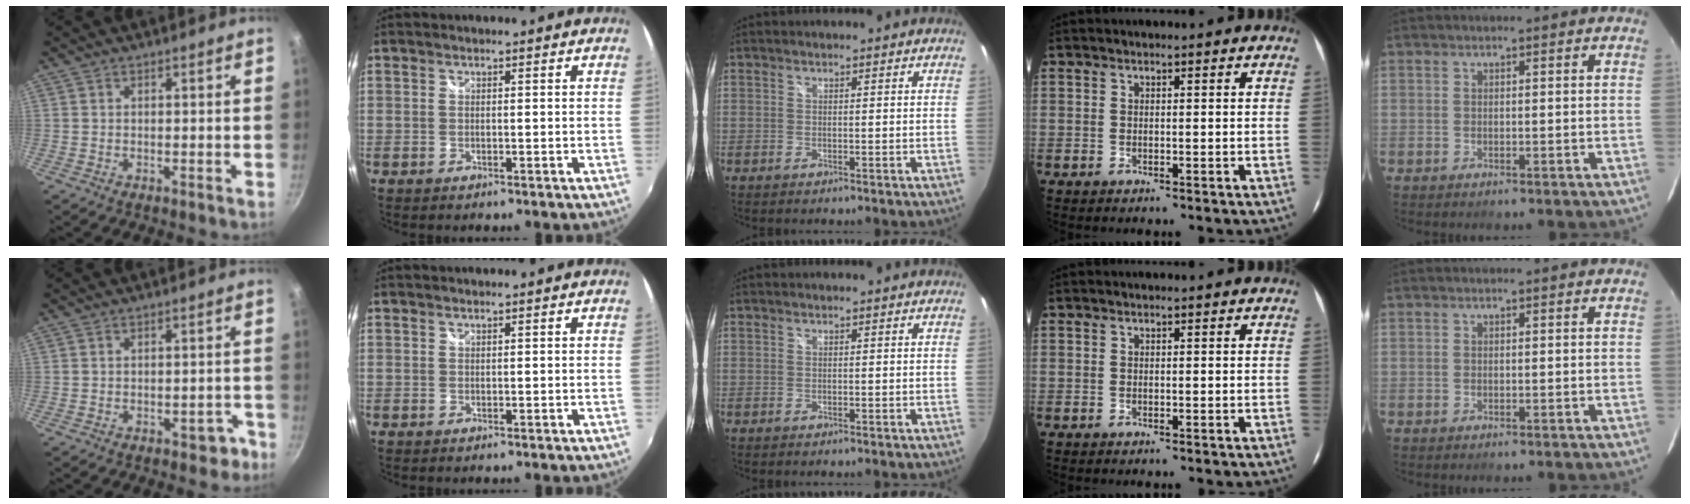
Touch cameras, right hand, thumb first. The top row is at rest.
{"thumb": {"total": 3.6, "force": [-2.1, 2.2, 1.9], "torque": [0.001, 0.036, -0.009]}}